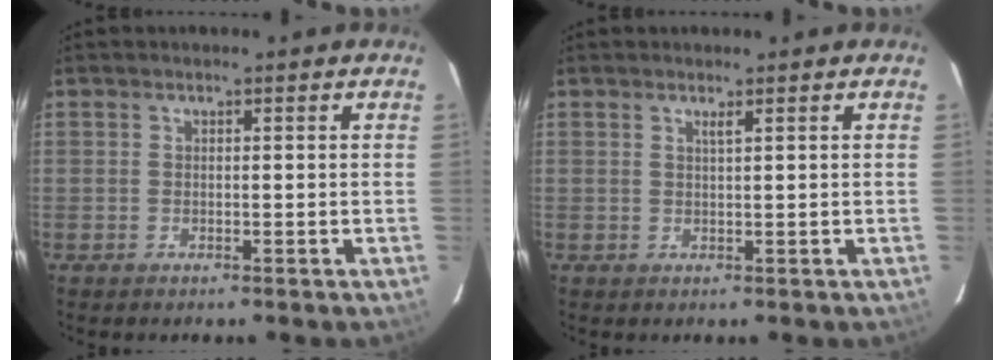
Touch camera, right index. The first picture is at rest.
{"total": 0.7, "force": [0.4, -0.1, 0.5], "torque": [-0.006, 0.000, 0.006]}